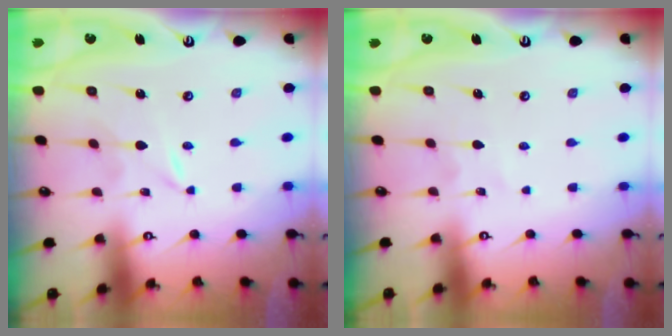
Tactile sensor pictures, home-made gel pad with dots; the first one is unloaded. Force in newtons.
{"total": 3.1, "press": 3.1, "slide": 0.2}